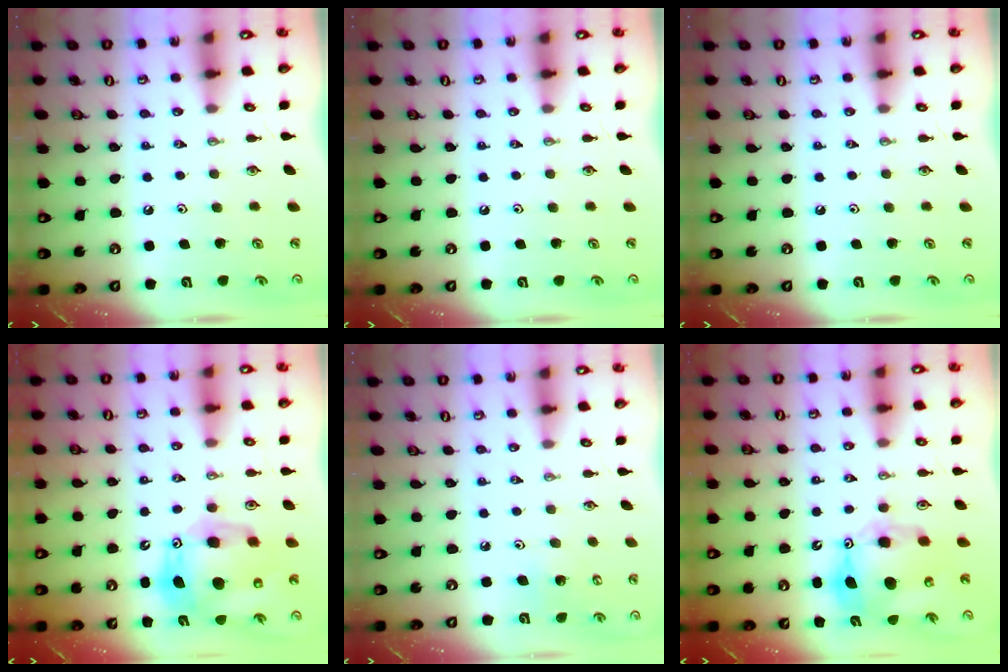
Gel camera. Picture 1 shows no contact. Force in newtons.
{"total": 0.0}
{"total": 0.0}
{"total": 16.5, "press": 16.3, "slide": 2.7}
{"total": 4.4, "press": 4.4, "slide": 0.3}
{"total": 12.4, "press": 12.3, "slide": 1.3}